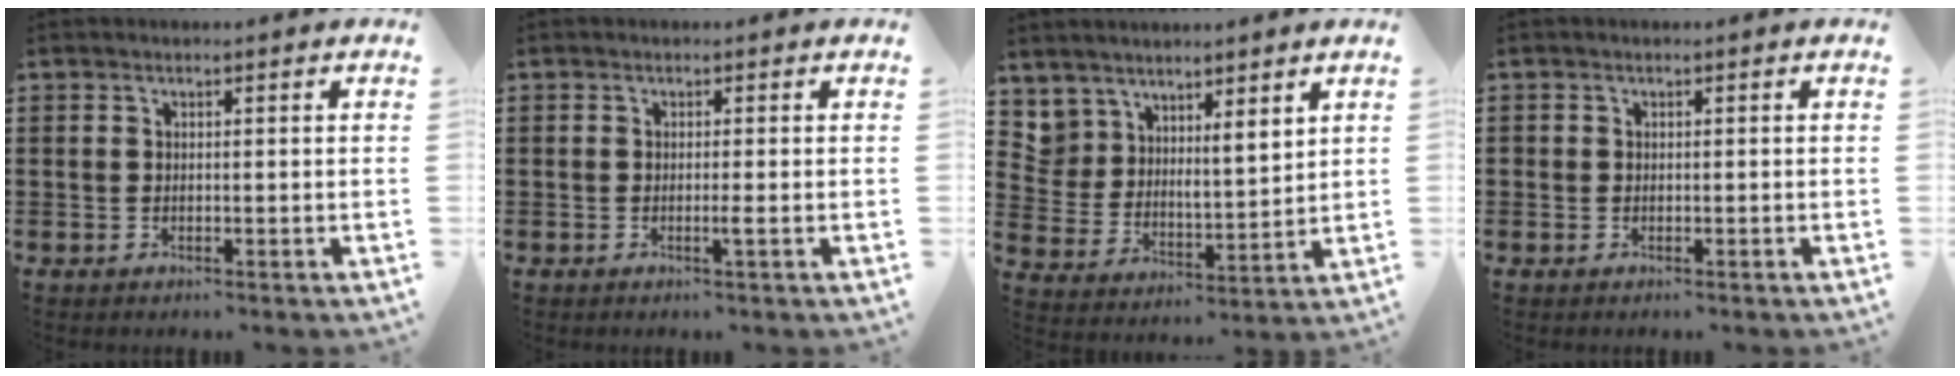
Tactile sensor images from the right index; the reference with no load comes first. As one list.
[{"total": 1.2, "force": [-0.4, -0.2, 1.1], "torque": [-0.020, -0.006, -0.007]}, {"total": 5.0, "force": [4.6, 1.8, -0.4], "torque": [-0.021, -0.033, 0.087]}, {"total": 0.5, "force": [-0.3, 0.4, 0.1], "torque": [-0.002, 0.002, -0.007]}]